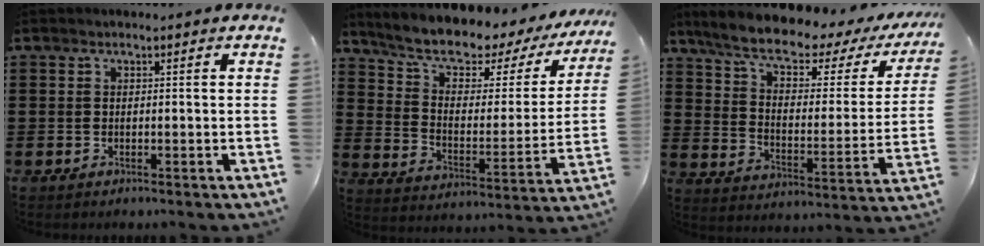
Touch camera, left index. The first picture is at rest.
{"total": 6.8, "force": [5.7, 2.2, 3.0], "torque": [-0.081, -0.045, 0.091]}
{"total": 8.3, "force": [6.3, 2.1, 4.9], "torque": [-0.113, -0.039, 0.104]}